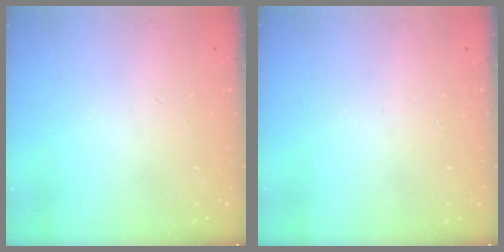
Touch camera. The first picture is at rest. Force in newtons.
{"total": 0.0}